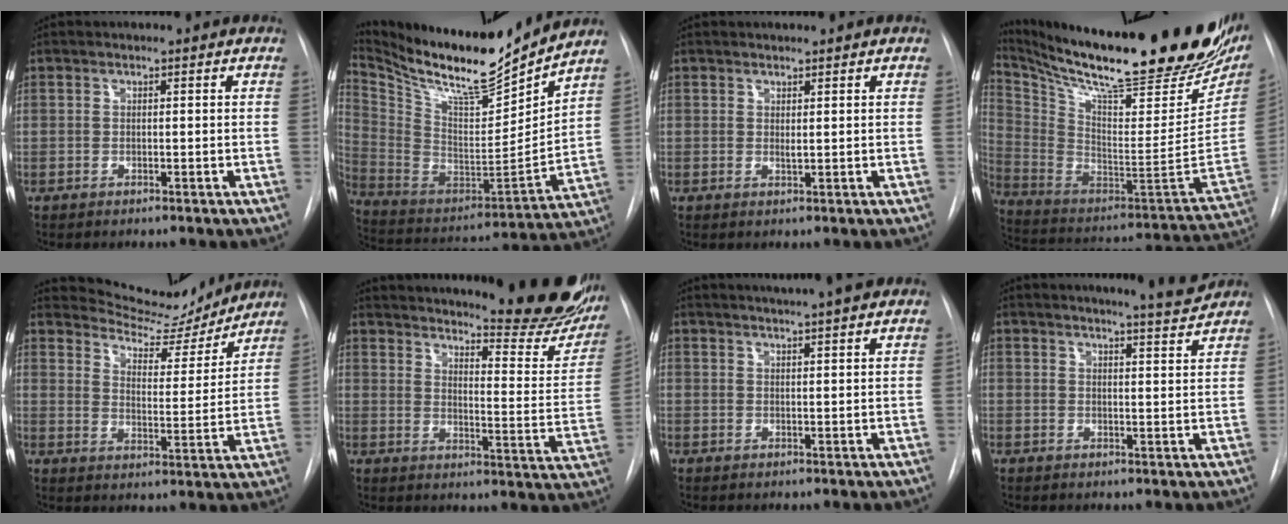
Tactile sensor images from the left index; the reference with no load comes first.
{"total": 20.6, "force": [18.5, 1.5, 8.8], "torque": [-0.180, -0.047, 0.318]}
{"total": 0.8, "force": [0.5, 0.0, 0.7], "torque": [-0.011, -0.005, 0.011]}
{"total": 35.1, "force": [27.8, 6.1, 20.6], "torque": [-0.350, -0.073, 0.398]}
{"total": 11.6, "force": [11.4, 1.7, 1.0], "torque": [-0.015, -0.024, 0.164]}
{"total": 27.9, "force": [24.2, 4.4, 13.1], "torque": [-0.188, -0.093, 0.294]}
{"total": 6.9, "force": [5.9, -0.3, 3.6], "torque": [-0.057, 0.015, 0.072]}
{"total": 4.6, "force": [4.4, -0.8, 1.2], "torque": [-0.024, -0.021, 0.052]}